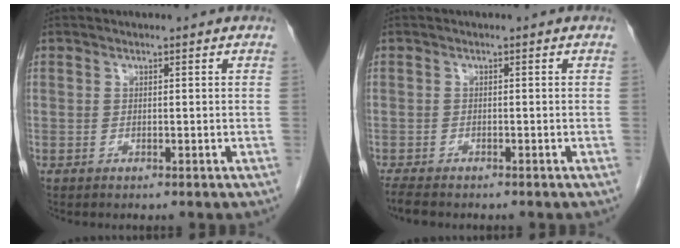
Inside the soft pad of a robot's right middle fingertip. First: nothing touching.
{"total": 3.2, "force": [-2.7, 0.8, 1.5], "torque": [-0.030, -0.009, -0.040]}